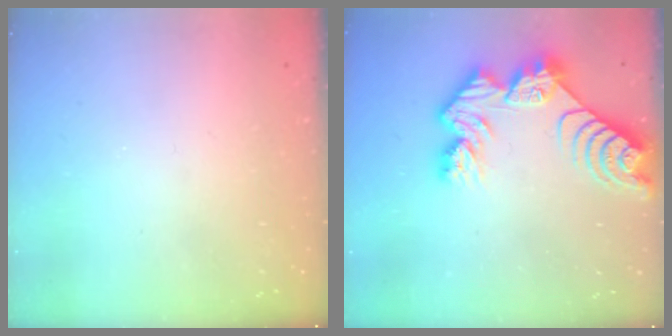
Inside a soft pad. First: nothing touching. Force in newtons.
{"total": 11.9, "press": 11.8, "slide": 1.0}